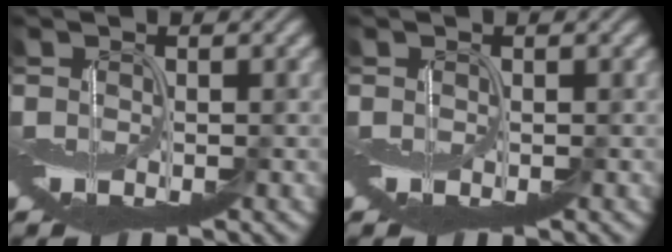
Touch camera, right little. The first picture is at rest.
{"total": 0.0}